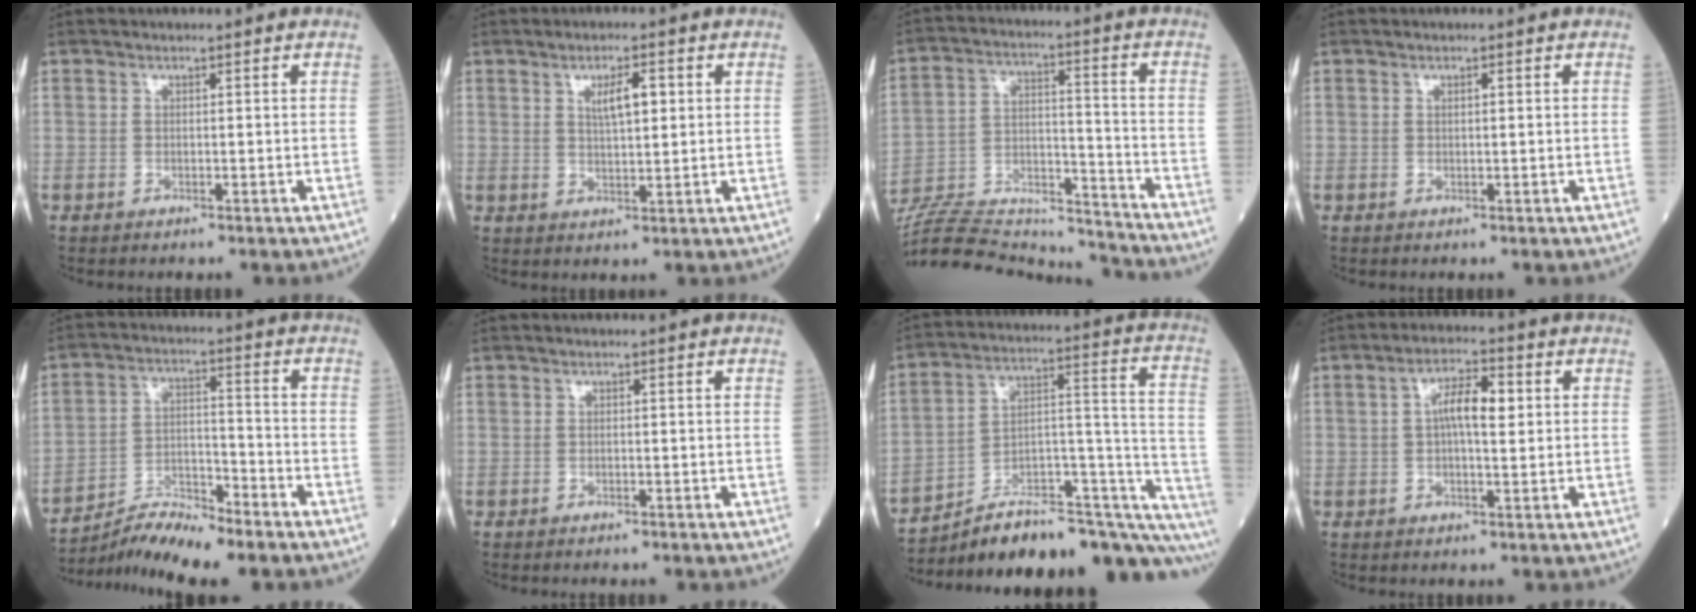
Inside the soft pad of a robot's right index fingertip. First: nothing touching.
{"total": 4.4, "force": [1.5, 1.1, 4.0], "torque": [-0.069, 0.003, 0.027]}
{"total": 23.5, "force": [-22.4, 3.6, 6.2], "torque": [-0.151, 0.005, -0.353]}
{"total": 0.7, "force": [0.2, 0.1, 0.6], "torque": [-0.013, 0.000, 0.004]}
{"total": 7.8, "force": [-7.2, 0.5, 2.8], "torque": [-0.055, 0.008, -0.127]}
{"total": 0.0}
{"total": 24.5, "force": [-20.7, 5.2, 12.1], "torque": [-0.102, 0.053, -0.299]}
{"total": 6.0, "force": [1.1, 1.8, 5.6], "torque": [-0.102, 0.015, 0.017]}